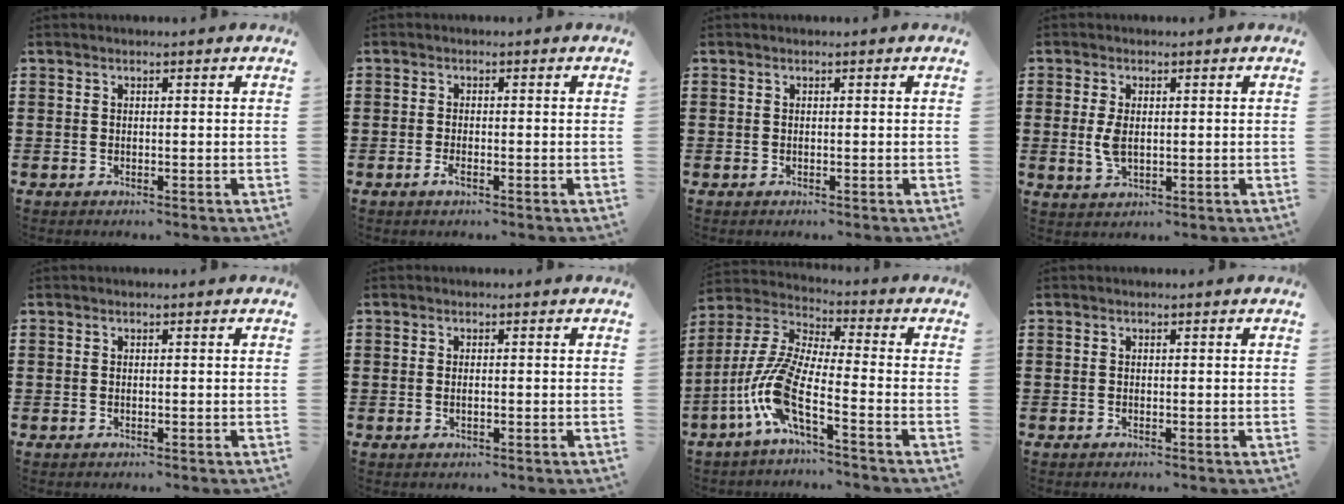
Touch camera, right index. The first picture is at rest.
{"total": 1.6, "force": [-0.9, 0.5, 1.2], "torque": [-0.035, -0.006, -0.022]}
{"total": 0.0}
{"total": 3.6, "force": [0.0, 2.0, 3.0], "torque": [-0.073, 0.001, -0.004]}
{"total": 0.0}
{"total": 1.1, "force": [-0.1, 0.4, 1.0], "torque": [-0.018, 0.001, -0.001]}
{"total": 10.3, "force": [-5.2, 1.9, 8.8], "torque": [-0.226, -0.027, -0.113]}
{"total": 0.0}